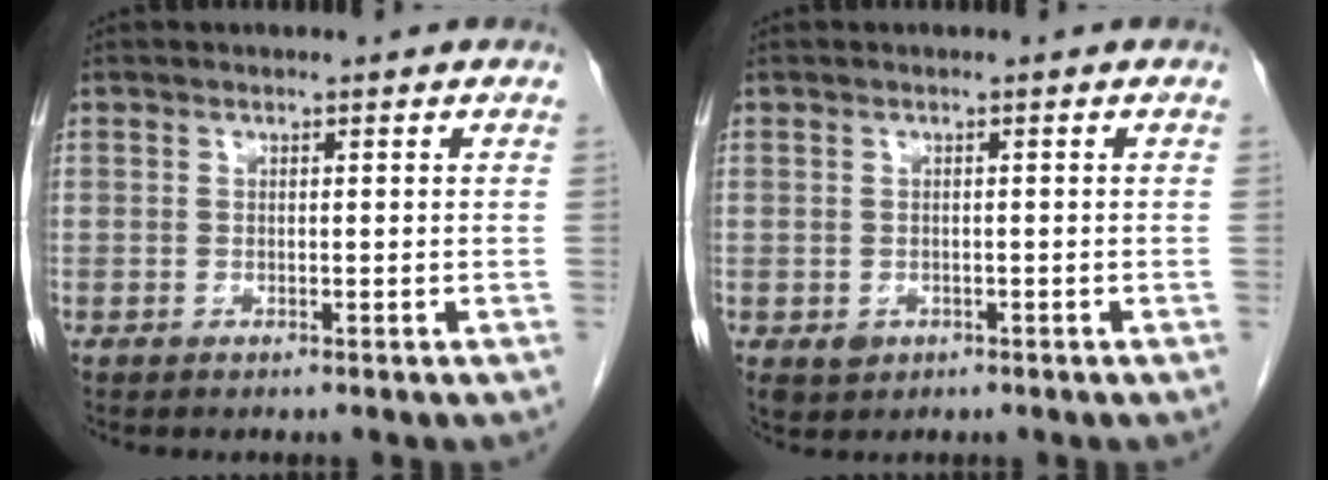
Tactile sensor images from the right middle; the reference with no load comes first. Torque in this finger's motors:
{"motor_torque": [0.33, -0.14, 0.01, 0.01]}